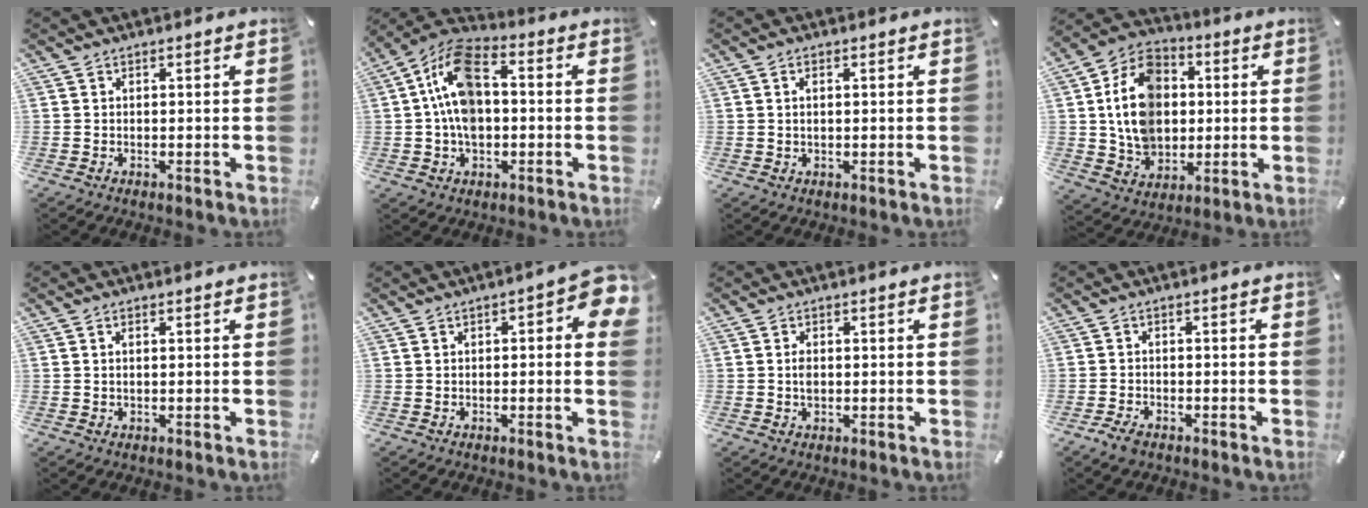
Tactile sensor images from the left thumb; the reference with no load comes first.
{"total": 12.6, "force": [0.1, 8.3, 9.4], "torque": [-0.203, 0.016, 0.005]}
{"total": 1.5, "force": [0.4, 0.7, 1.3], "torque": [-0.026, 0.003, 0.006]}
{"total": 15.6, "force": [1.0, 13.0, 8.6], "torque": [-0.185, 0.013, 0.022]}
{"total": 1.2, "force": [0.3, 0.6, 1.0], "torque": [-0.021, 0.003, 0.004]}
{"total": 5.6, "force": [0.7, 2.4, 5.0], "torque": [-0.059, -0.002, 0.007]}
{"total": 2.2, "force": [0.0, 1.3, 1.7], "torque": [-0.035, 0.002, -0.001]}
{"total": 2.9, "force": [-2.1, 1.5, 1.4], "torque": [-0.036, 0.007, -0.044]}